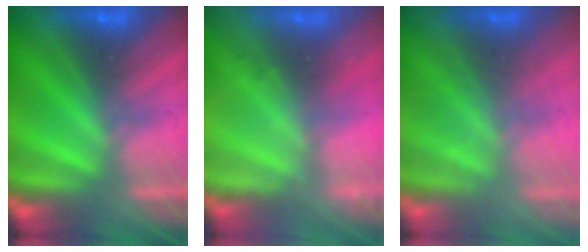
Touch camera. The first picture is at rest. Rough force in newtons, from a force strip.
{"total": 2.3}
{"total": 2.2}